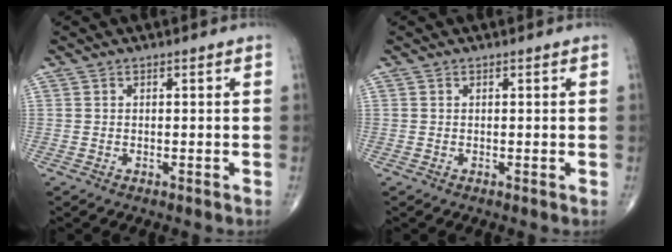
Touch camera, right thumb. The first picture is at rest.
{"total": 0.0}